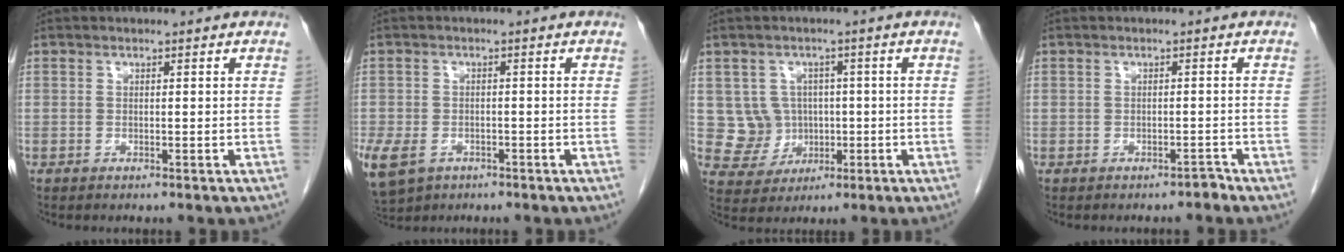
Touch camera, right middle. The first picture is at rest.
{"total": 11.2, "force": [-5.6, 8.1, 5.4], "torque": [-0.158, -0.010, -0.081]}
{"total": 5.4, "force": [0.3, 5.3, 0.8], "torque": [-0.016, 0.015, 0.017]}
{"total": 0.8, "force": [-0.8, 0.1, 0.1], "torque": [0.001, 0.000, -0.012]}